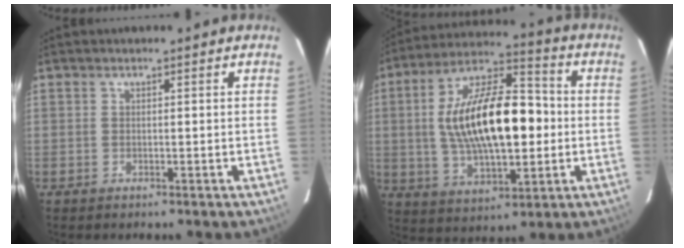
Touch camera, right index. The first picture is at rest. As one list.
[{"total": 21.0, "force": [0.0, 9.4, 18.8], "torque": [-0.343, 0.018, 0.003]}]